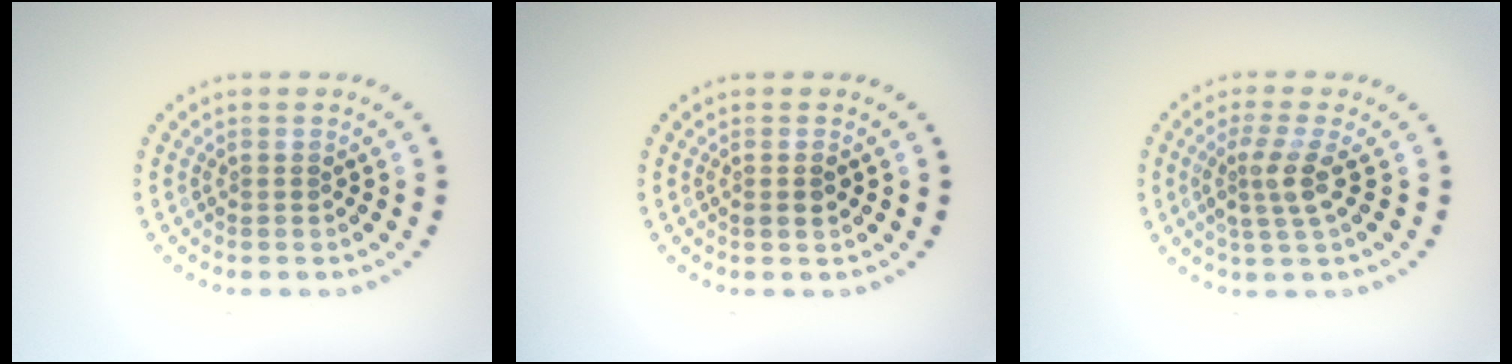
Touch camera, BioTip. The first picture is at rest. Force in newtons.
{"total": 1.1, "press": 1.1, "slide": 0.4}
{"total": 2.9, "press": 2.3, "slide": 1.8}